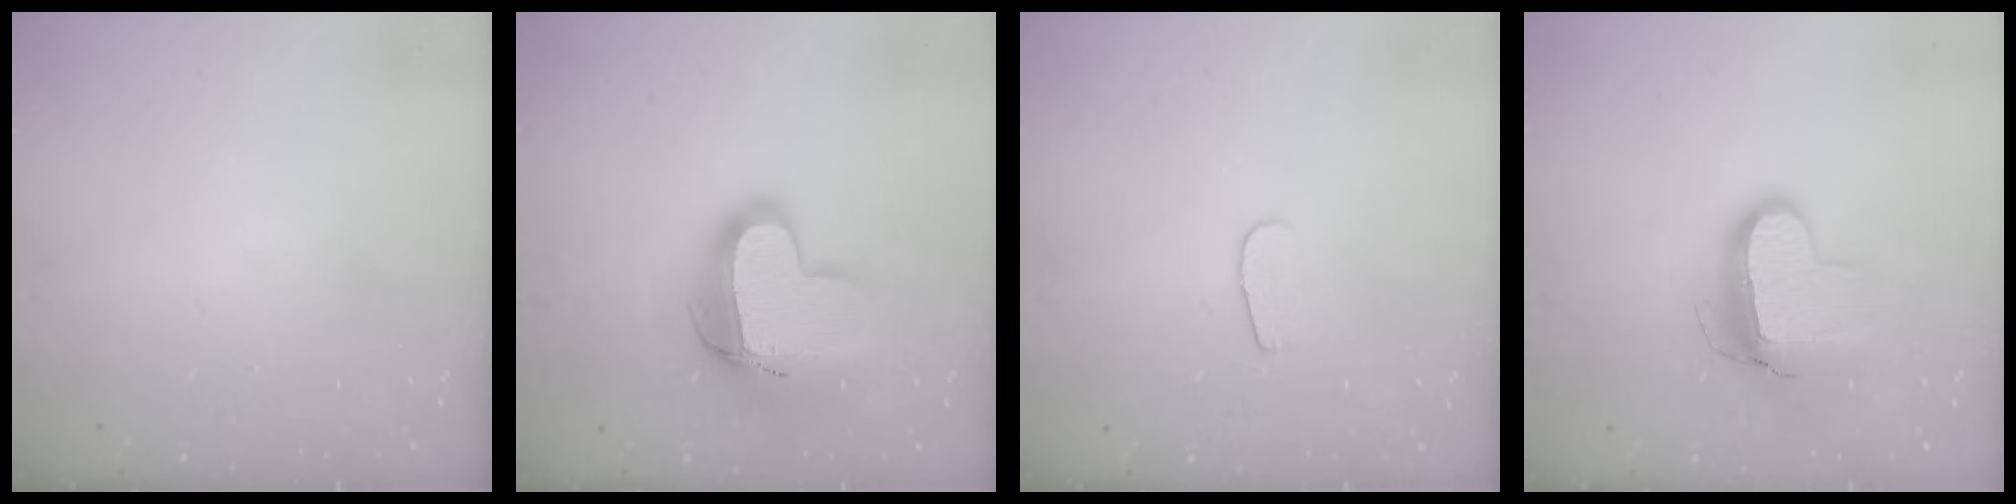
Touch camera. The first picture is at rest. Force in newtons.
{"total": 16.3, "press": 16.2, "slide": 1.4}
{"total": 5.2, "press": 5.1, "slide": 0.6}
{"total": 12.0, "press": 12.0, "slide": 0.7}